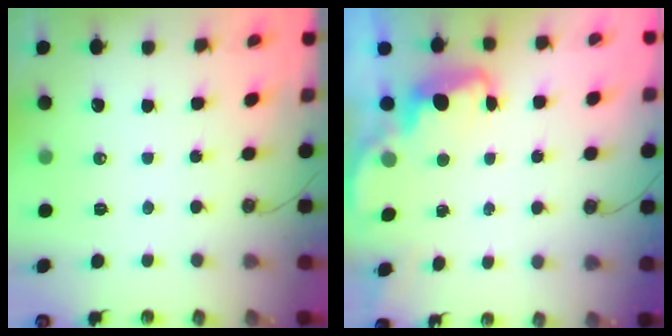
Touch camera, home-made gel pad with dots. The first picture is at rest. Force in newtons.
{"total": 2.2, "press": 2.2, "slide": 0.6}